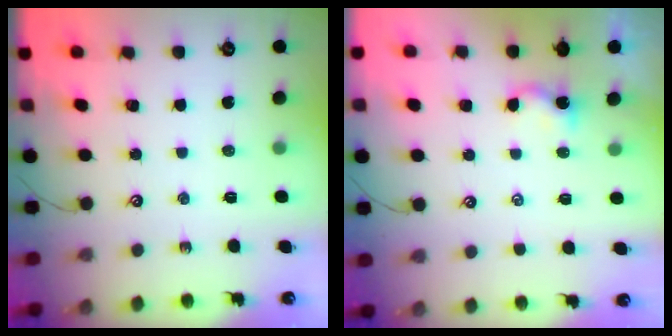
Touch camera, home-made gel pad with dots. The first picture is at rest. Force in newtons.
{"total": 3.7, "press": 3.7, "slide": 0.0}